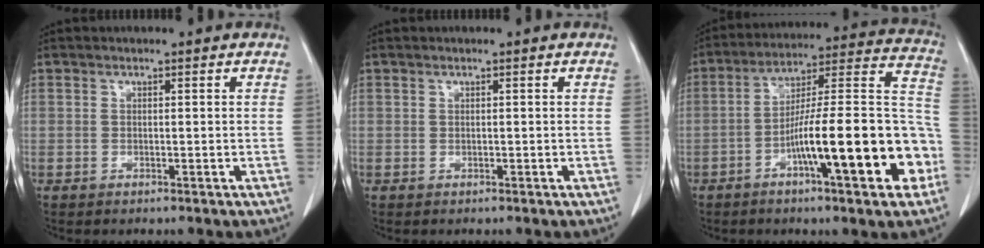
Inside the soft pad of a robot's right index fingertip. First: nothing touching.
{"total": 0.0}
{"total": 20.7, "force": [-7.4, 2.8, 19.2], "torque": [-0.245, 0.024, -0.111]}